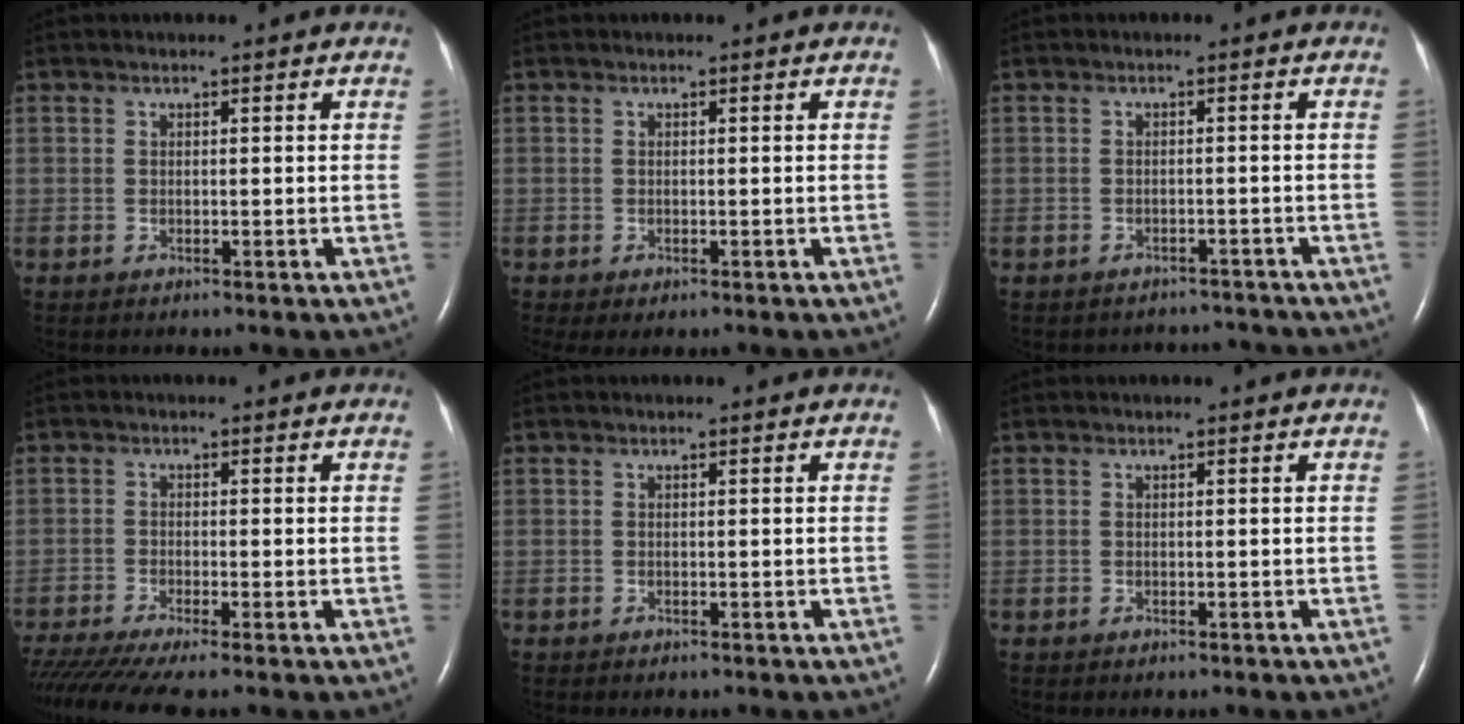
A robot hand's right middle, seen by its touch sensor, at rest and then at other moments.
{"total": 1.9, "force": [-1.2, 0.8, 1.2], "torque": [-0.017, -0.005, -0.014]}
{"total": 4.7, "force": [-4.4, 1.6, -0.6], "torque": [0.007, 0.011, -0.049]}
{"total": 9.4, "force": [-7.9, -0.2, 5.1], "torque": [-0.087, -0.023, -0.133]}
{"total": 1.3, "force": [-1.1, 0.4, 0.5], "torque": [-0.013, -0.002, -0.012]}
{"total": 0.9, "force": [-0.8, 0.3, 0.3], "torque": [-0.011, -0.001, -0.008]}